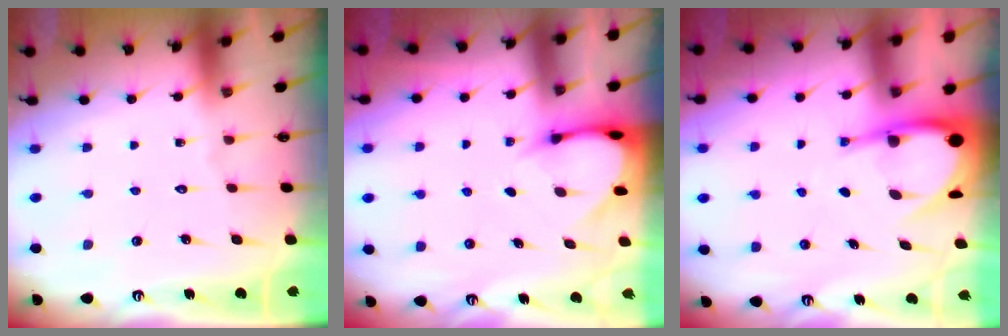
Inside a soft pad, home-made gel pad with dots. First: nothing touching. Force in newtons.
{"total": 3.3, "press": 3.3, "slide": 0.2}
{"total": 8.2, "press": 8.1, "slide": 0.9}